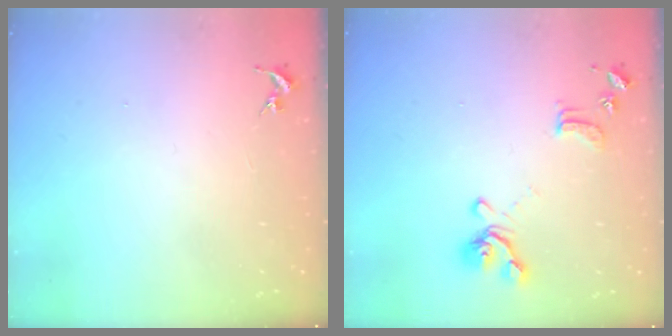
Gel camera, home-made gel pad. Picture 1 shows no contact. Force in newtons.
{"total": 12.6, "press": 12.5, "slide": 1.4}